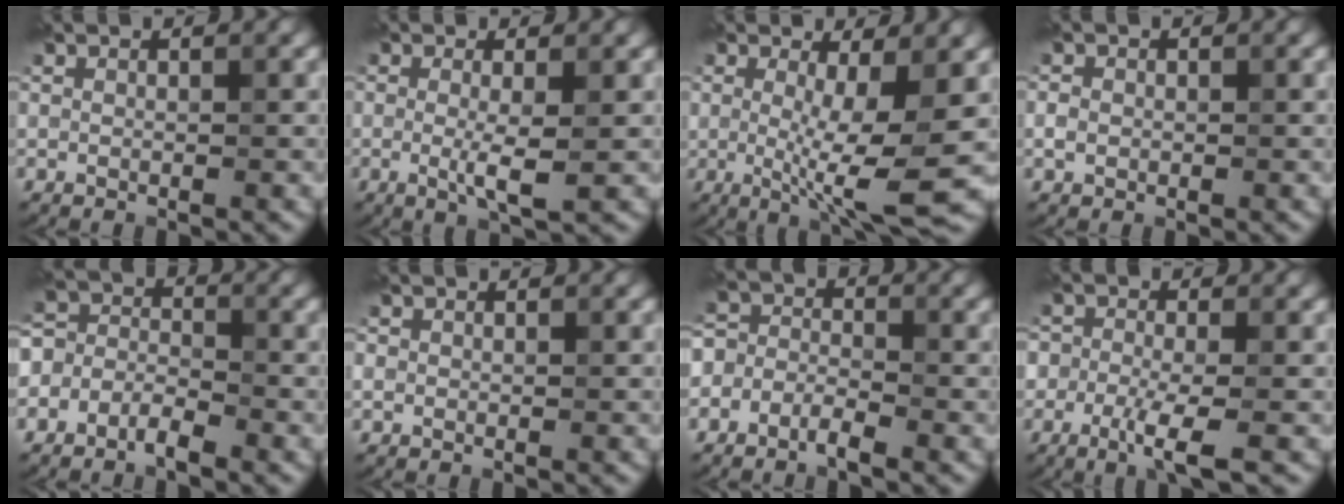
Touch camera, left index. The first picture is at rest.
{"total": 2.8, "force": [-0.2, 0.4, 2.7], "torque": [-0.052, -0.009, -0.003]}
{"total": 6.7, "force": [-0.2, 1.4, 6.6], "torque": [-0.105, -0.018, -0.001]}
{"total": 1.2, "force": [-0.2, 1.1, 0.6], "torque": [-0.009, -0.001, -0.007]}
{"total": 3.2, "force": [-1.9, 2.0, 1.7], "torque": [-0.030, 0.006, -0.050]}
{"total": 0.8, "force": [0.0, 0.7, 0.1], "torque": [0.002, -0.003, -0.002]}
{"total": 2.8, "force": [-1.6, 1.6, 1.5], "torque": [-0.028, 0.006, -0.046]}
{"total": 3.7, "force": [-1.8, 1.3, 2.9], "torque": [-0.051, 0.000, -0.041]}